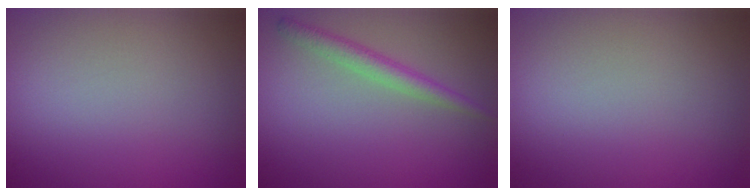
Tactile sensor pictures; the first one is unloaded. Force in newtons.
{"total": 2.0, "press": 2.0, "slide": 0.0}
{"total": 0.0}